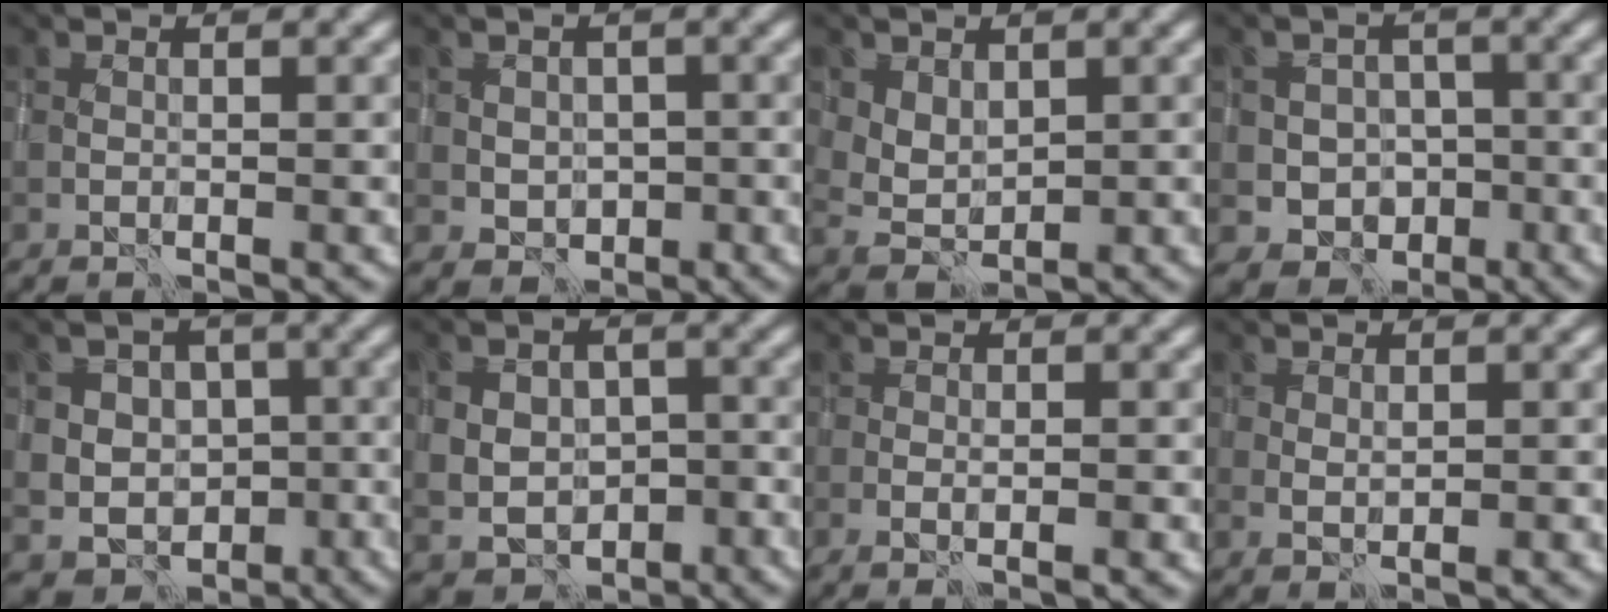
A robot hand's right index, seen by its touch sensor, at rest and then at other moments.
{"total": 2.2, "force": [-0.2, 1.9, 1.0], "torque": [-0.013, -0.001, -0.001]}
{"total": 2.3, "force": [1.0, 1.7, 1.2], "torque": [-0.023, -0.002, 0.023]}
{"total": 3.8, "force": [-0.9, 3.4, 1.4], "torque": [-0.008, 0.003, -0.019]}
{"total": 6.3, "force": [-0.7, 5.7, 2.7], "torque": [-0.012, 0.021, -0.030]}
{"total": 5.3, "force": [-0.7, 4.2, 3.1], "torque": [-0.037, 0.001, -0.009]}
{"total": 0.8, "force": [-0.2, 0.1, 0.8], "torque": [-0.010, 0.000, -0.005]}
{"total": 1.0, "force": [0.3, 0.5, 0.8], "torque": [-0.010, 0.001, 0.007]}